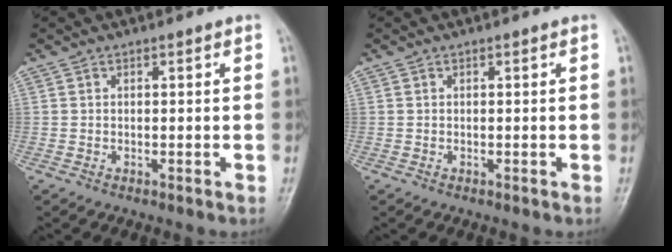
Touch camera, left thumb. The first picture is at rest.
{"total": 0.0}